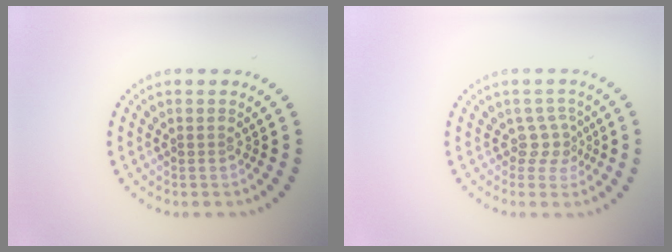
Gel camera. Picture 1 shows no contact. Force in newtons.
{"total": 2.1, "press": 1.5, "slide": 1.5}